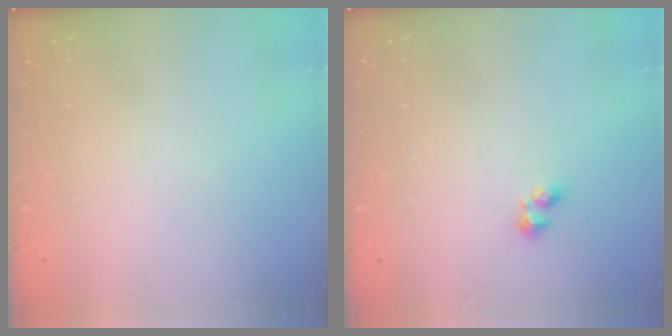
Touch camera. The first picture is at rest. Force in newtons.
{"total": 2.2, "press": 2.1, "slide": 0.6}